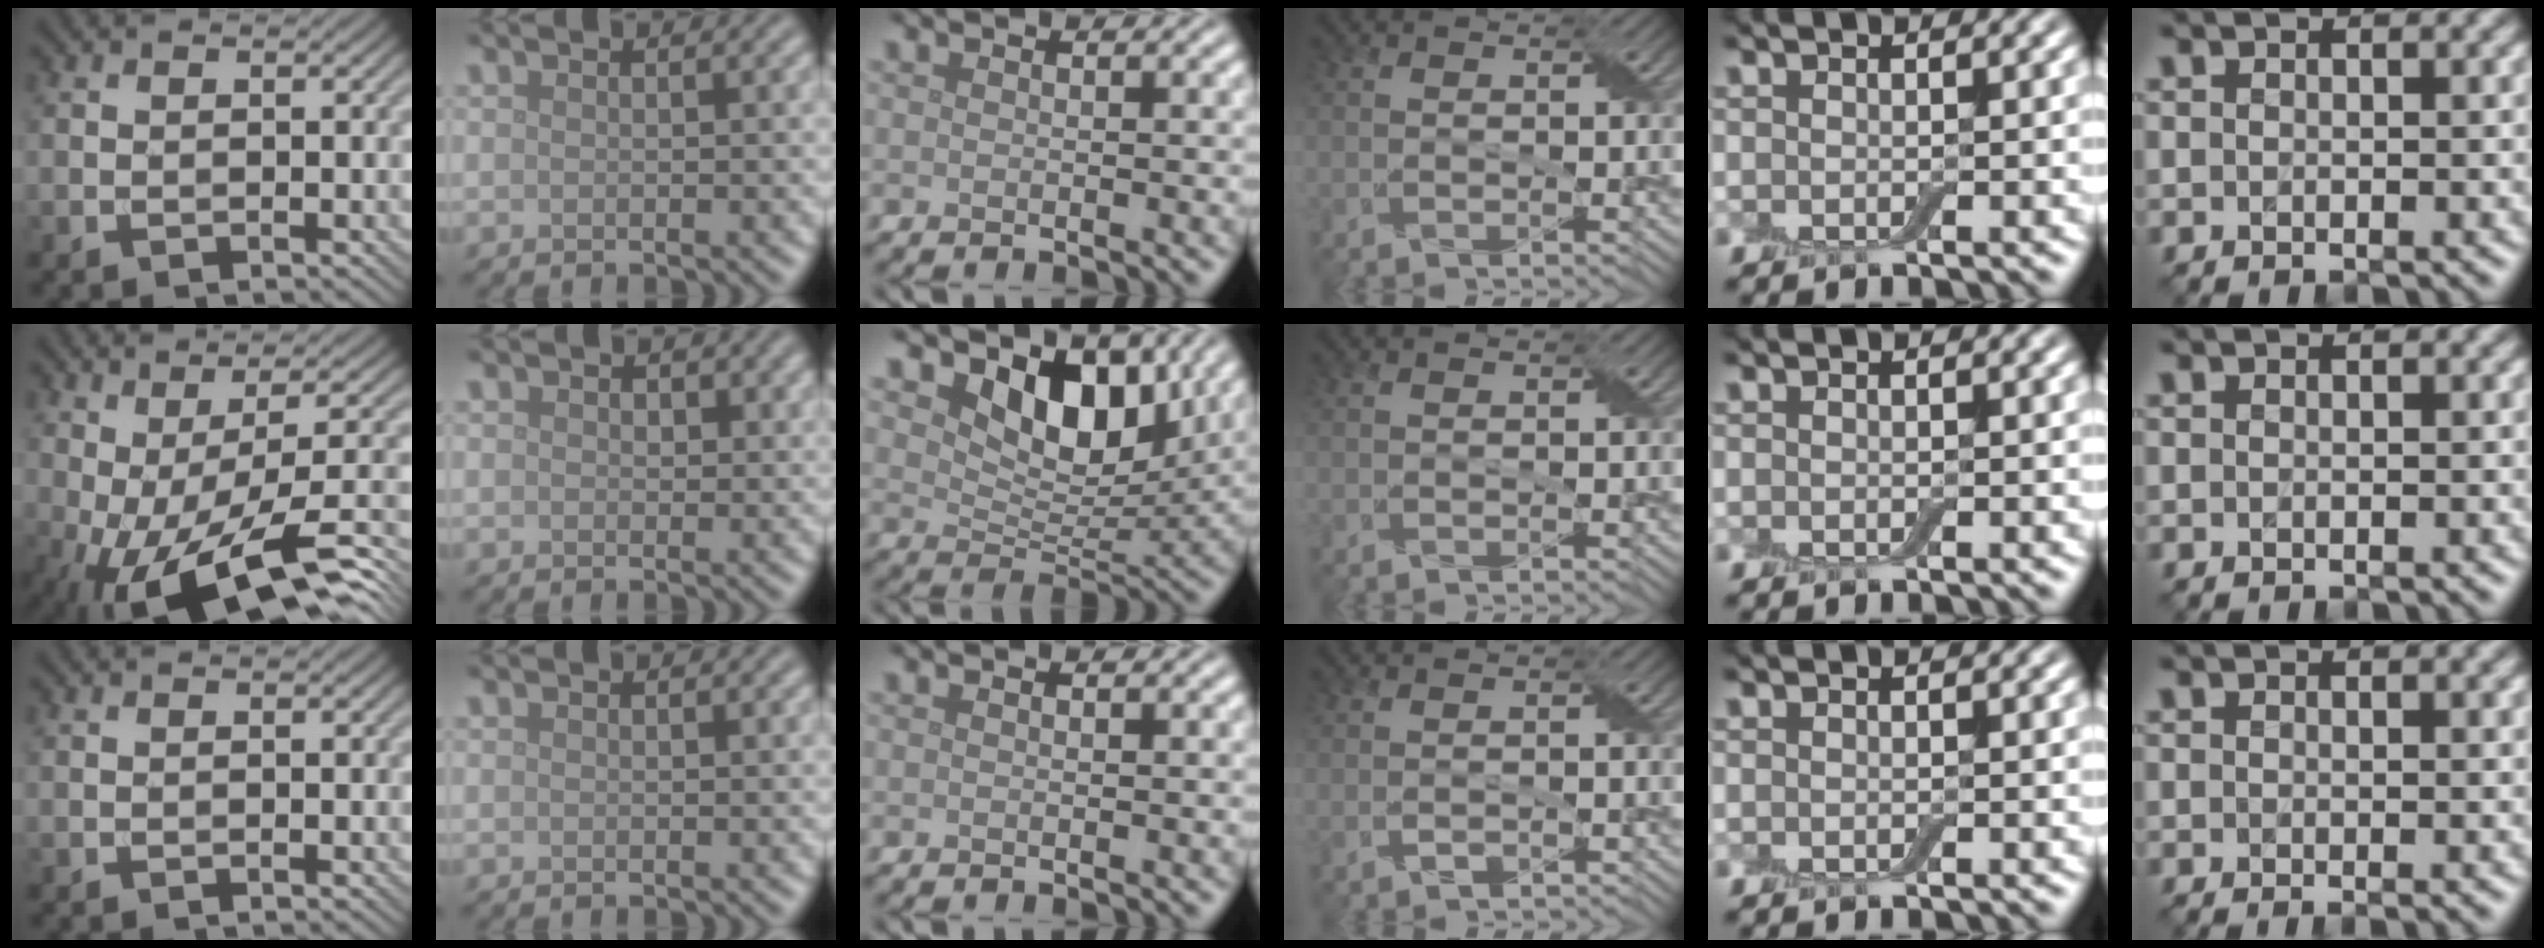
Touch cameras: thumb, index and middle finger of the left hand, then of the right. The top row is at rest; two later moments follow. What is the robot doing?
{"motion": "peel", "object": "aluminum foil"}